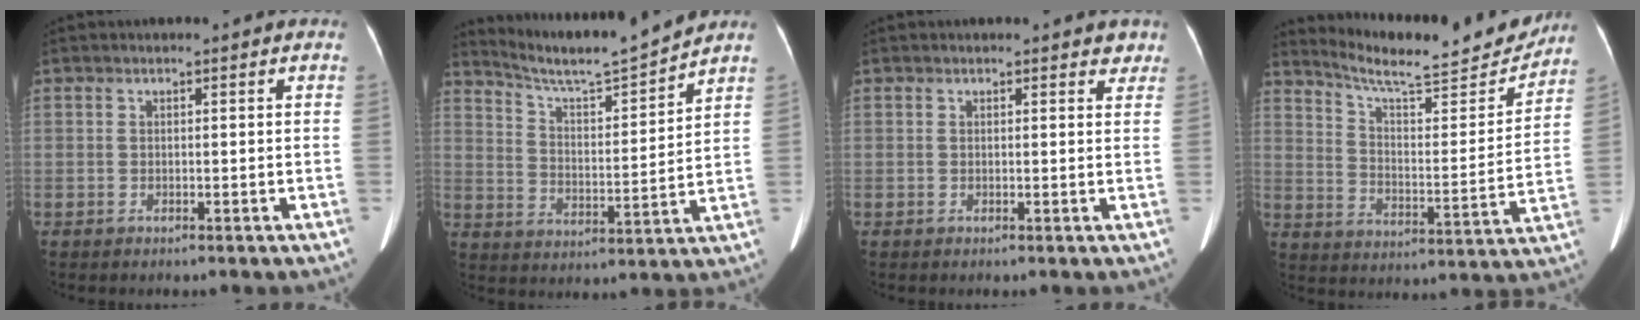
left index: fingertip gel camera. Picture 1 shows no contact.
{"total": 11.8, "force": [11.4, -1.2, 2.8], "torque": [-0.060, -0.013, 0.192]}
{"total": 3.1, "force": [2.7, 1.3, 0.8], "torque": [0.011, -0.003, 0.018]}
{"total": 18.5, "force": [17.3, 2.3, 6.2], "torque": [-0.100, -0.028, 0.246]}